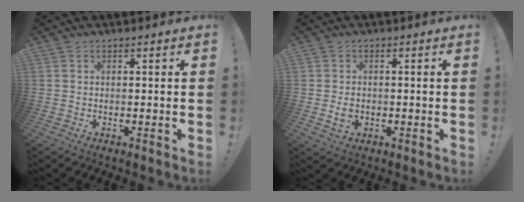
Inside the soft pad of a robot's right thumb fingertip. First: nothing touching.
{"total": 3.8, "force": [-0.7, 2.8, 2.5], "torque": [-0.039, 0.001, -0.011]}